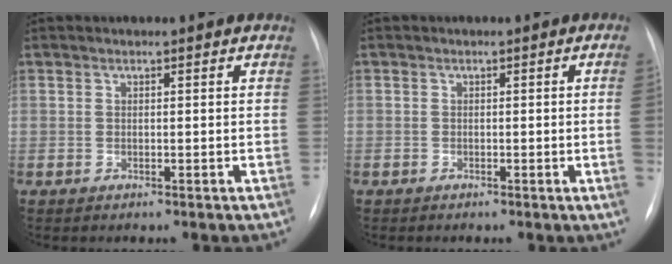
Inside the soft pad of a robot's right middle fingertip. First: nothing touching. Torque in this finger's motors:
{"motor_torque": [1.09, -1.05, -0.29, -0.21]}